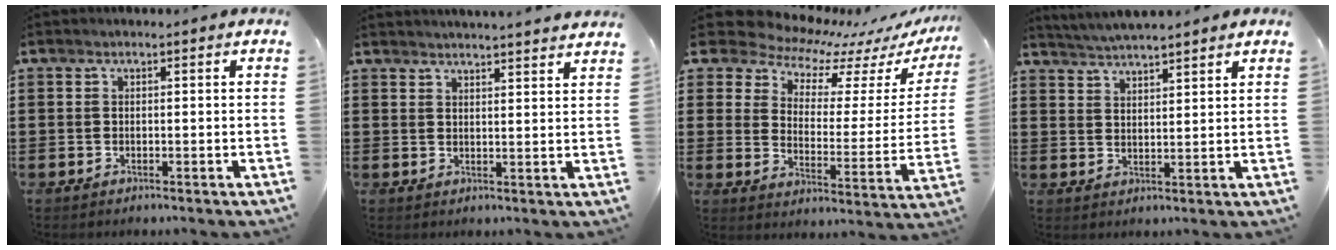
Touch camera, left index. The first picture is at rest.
{"total": 2.6, "force": [2.5, -0.4, 0.0], "torque": [-0.008, -0.011, 0.048]}
{"total": 8.7, "force": [8.3, 2.5, 1.0], "torque": [-0.049, -0.073, 0.141]}
{"total": 3.3, "force": [3.3, -0.4, 0.3], "torque": [-0.017, -0.013, 0.059]}